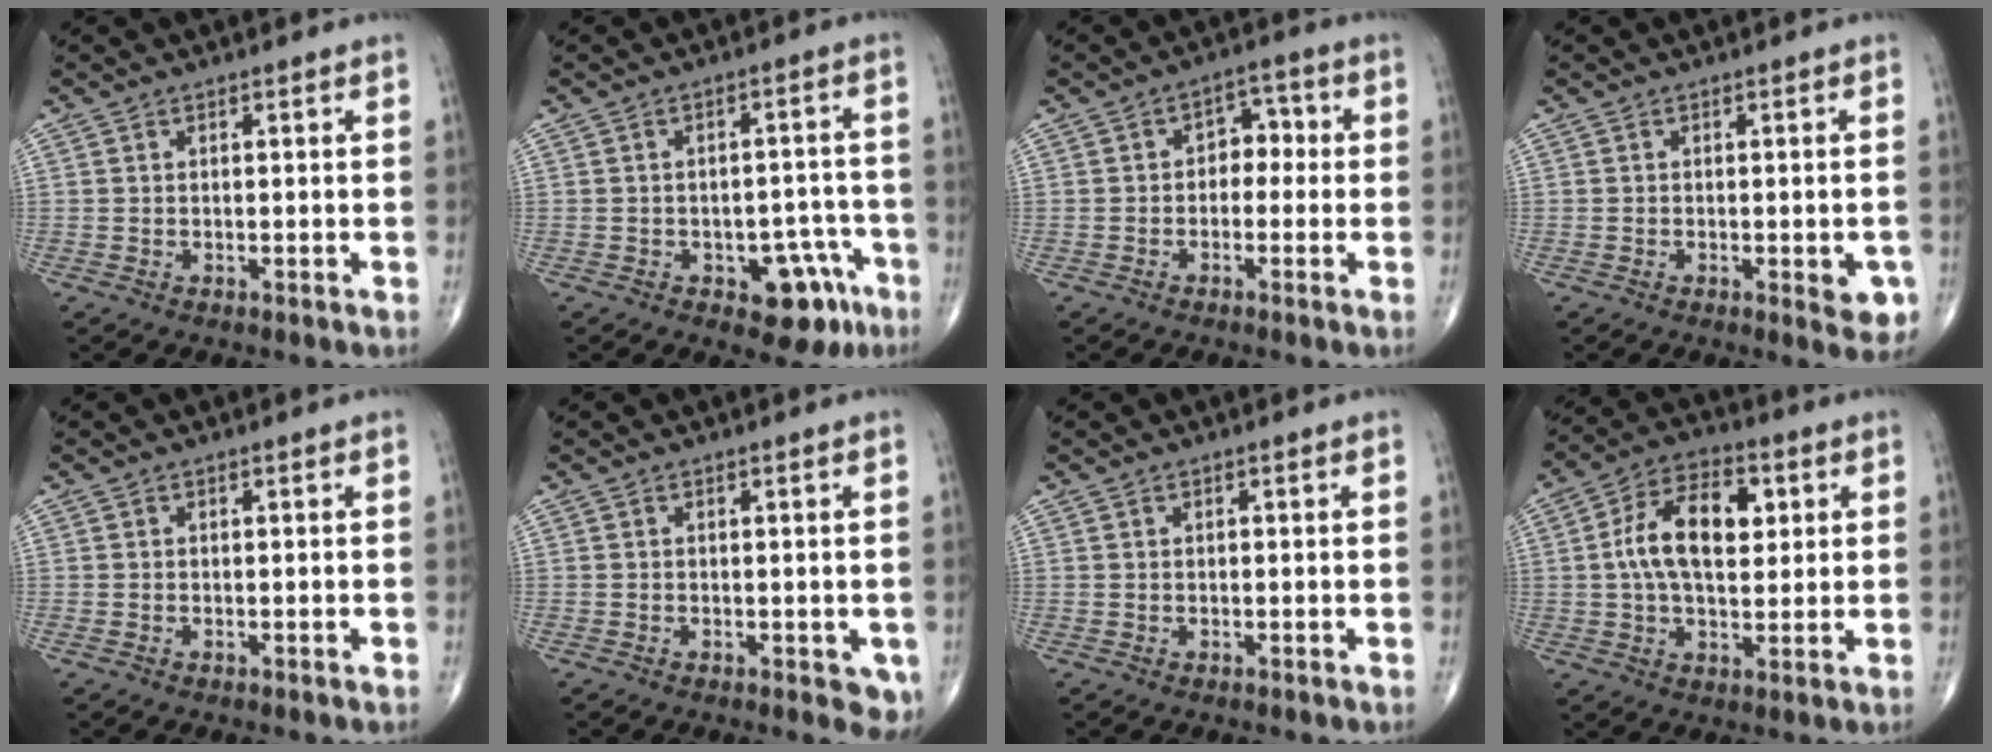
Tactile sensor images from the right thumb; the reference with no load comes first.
{"total": 8.8, "force": [-4.4, 4.9, 5.8], "torque": [-0.034, 0.038, -0.049]}
{"total": 5.0, "force": [-0.3, 3.6, 3.4], "torque": [-0.018, 0.022, -0.017]}
{"total": 4.4, "force": [-1.4, 1.7, 3.8], "torque": [-0.025, -0.001, -0.013]}
{"total": 0.6, "force": [-0.2, 0.2, 0.5], "torque": [-0.007, -0.001, -0.004]}
{"total": 3.9, "force": [-1.2, 1.8, 3.2], "torque": [-0.014, -0.003, -0.015]}
{"total": 0.0}
{"total": 13.6, "force": [2.3, 7.7, 11.0], "torque": [-0.177, 0.012, 0.034]}